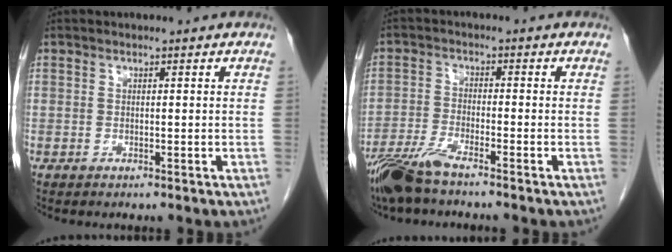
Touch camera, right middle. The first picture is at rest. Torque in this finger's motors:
{"motor_torque": [0.66, -0.56, 0.06, 0.03]}